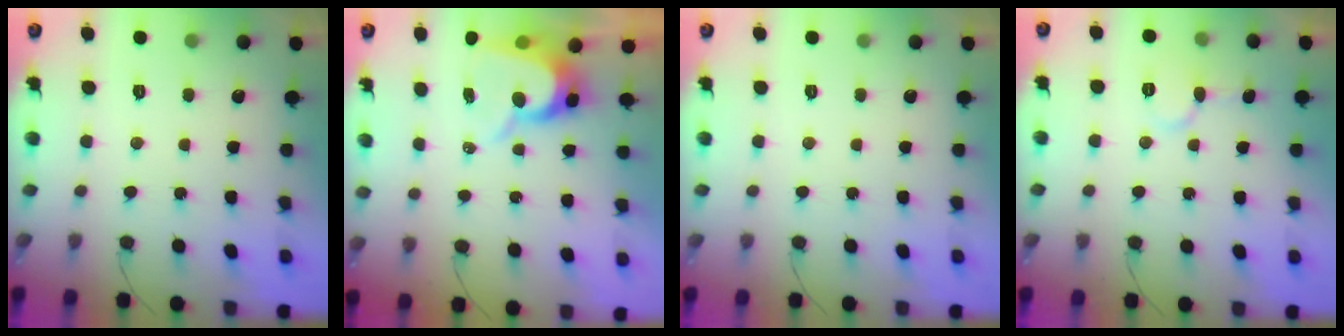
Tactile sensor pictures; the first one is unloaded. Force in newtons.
{"total": 8.4, "press": 8.3, "slide": 0.8}
{"total": 0.0}
{"total": 6.2, "press": 6.2, "slide": 0.6}